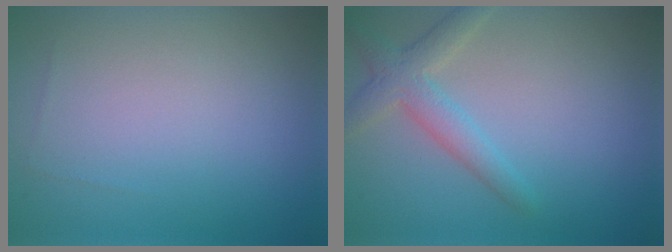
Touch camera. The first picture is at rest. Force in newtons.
{"total": 3.0, "press": 3.0, "slide": 0.1}